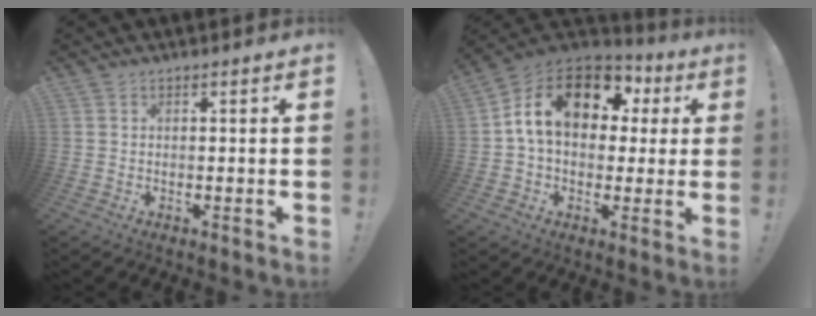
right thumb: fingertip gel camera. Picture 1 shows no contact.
{"total": 18.0, "force": [5.3, 11.7, 12.5], "torque": [-0.213, -0.001, 0.095]}